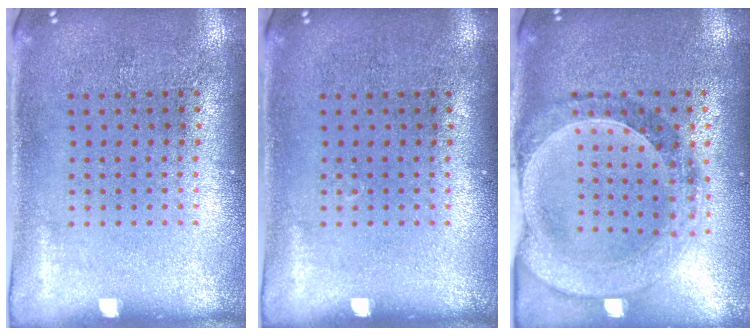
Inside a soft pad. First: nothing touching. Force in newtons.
{"total": 0.0}
{"total": 1.6, "press": 1.5, "slide": 0.3}